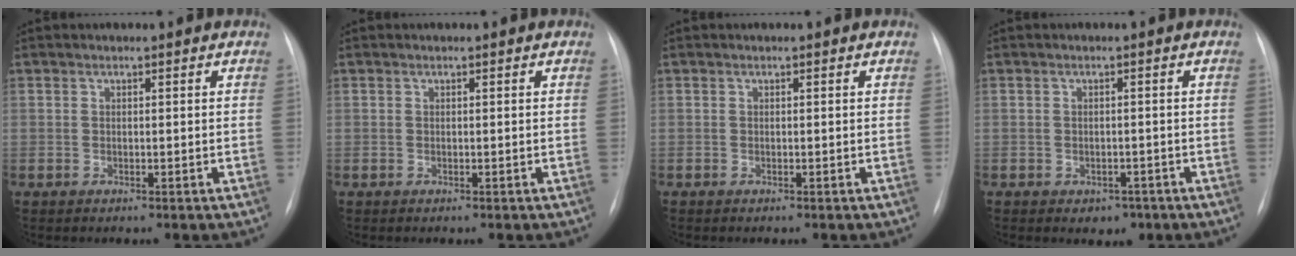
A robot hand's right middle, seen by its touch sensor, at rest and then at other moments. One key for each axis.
{"total": 0.0}
{"total": 0.0}
{"total": 2.5, "fx": -1.3, "fy": 1.9, "fz": 0.9, "tx": -0.006, "ty": 0.005, "tz": -0.009}